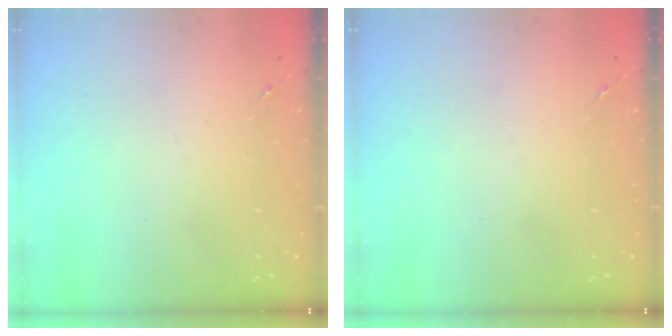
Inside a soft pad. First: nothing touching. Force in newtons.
{"total": 0.0}